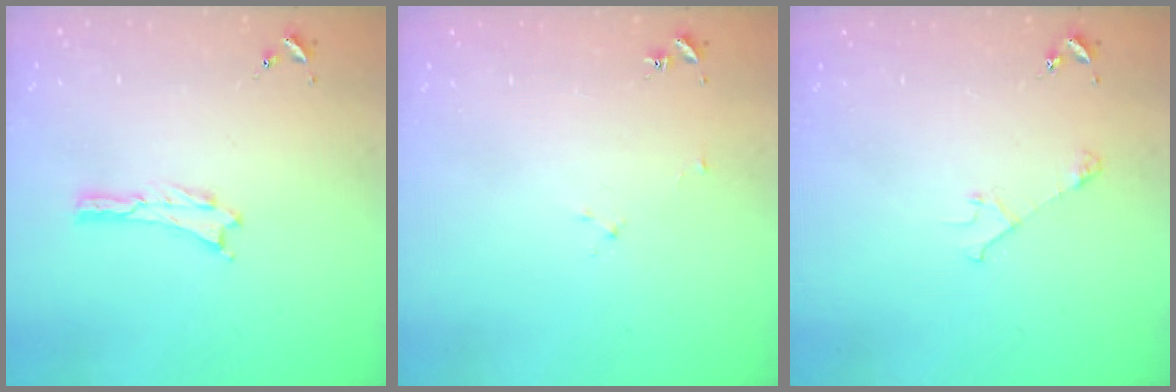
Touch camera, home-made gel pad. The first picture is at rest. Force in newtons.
{"total": 1.9, "press": 1.9, "slide": 0.3}
{"total": 3.2, "press": 3.2, "slide": 0.3}